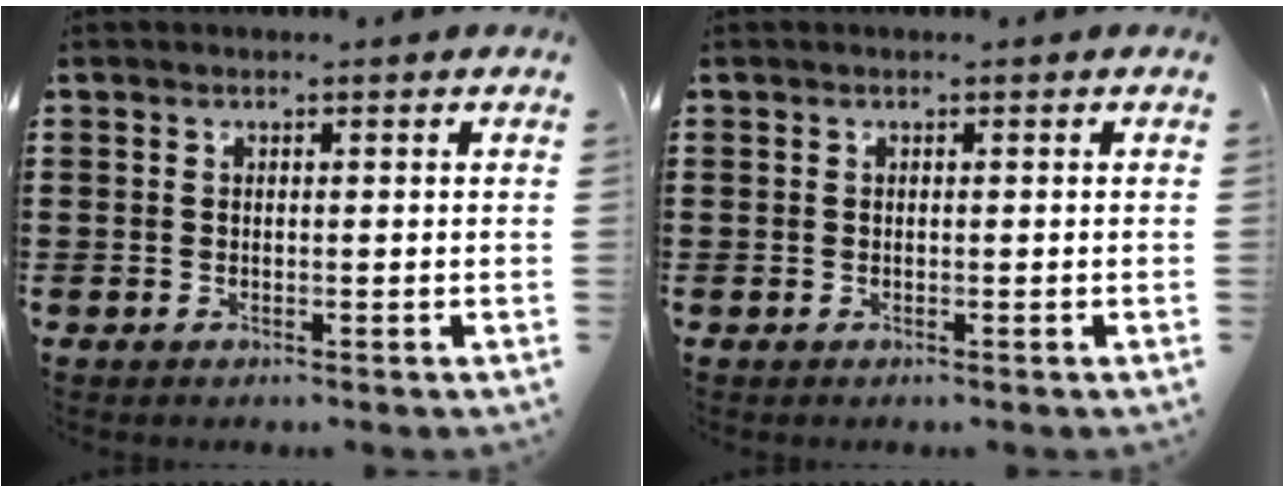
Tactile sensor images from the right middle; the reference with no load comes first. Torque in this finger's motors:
{"motor_torque": [0.03, -0.01, -0.01, 0.00]}